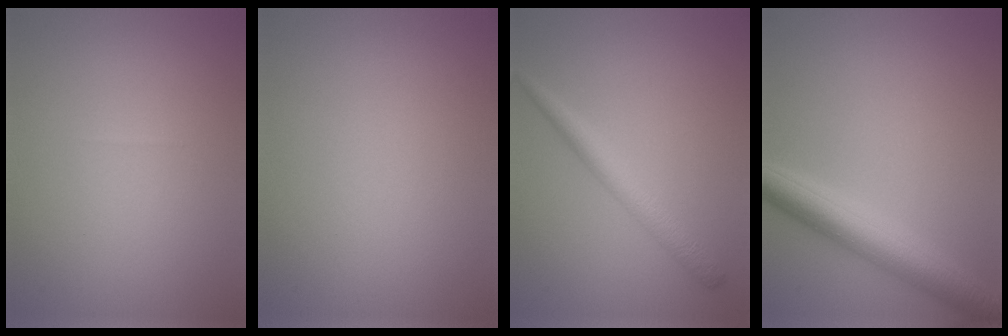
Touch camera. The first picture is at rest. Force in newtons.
{"total": 0.0}
{"total": 2.5, "press": 2.5, "slide": 0.0}
{"total": 5.3, "press": 5.3, "slide": 0.2}